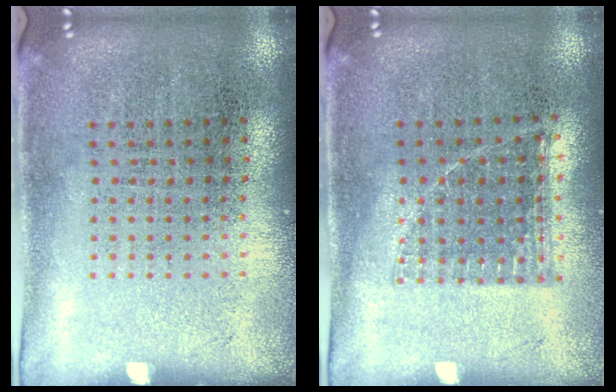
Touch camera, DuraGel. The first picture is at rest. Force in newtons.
{"total": 0.8, "press": 0.8, "slide": 0.3}